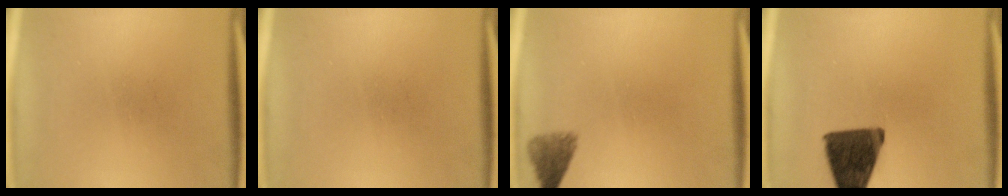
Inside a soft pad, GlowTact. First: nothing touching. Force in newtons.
{"total": 0.0}
{"total": 3.0}
{"total": 13.2}